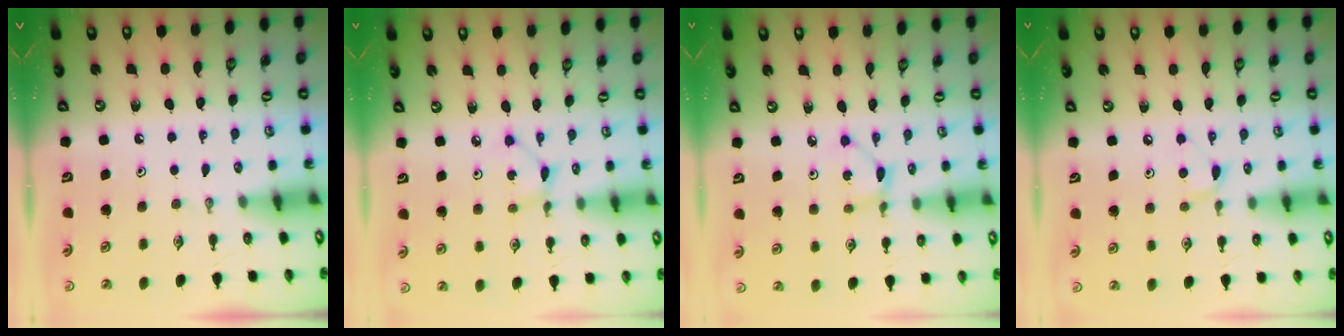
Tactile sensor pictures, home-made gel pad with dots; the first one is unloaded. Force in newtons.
{"total": 2.4, "press": 2.4, "slide": 0.1}
{"total": 2.4, "press": 2.4, "slide": 0.3}
{"total": 5.9, "press": 5.9, "slide": 0.6}